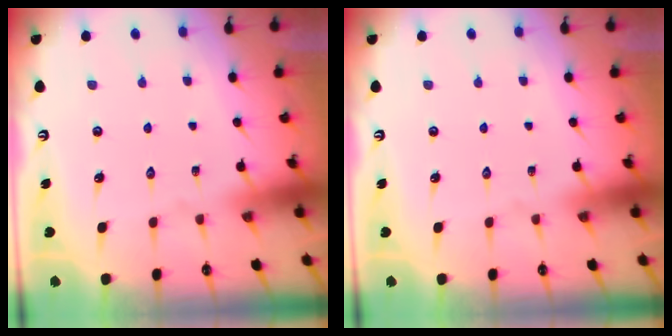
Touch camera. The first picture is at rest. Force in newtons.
{"total": 0.0}